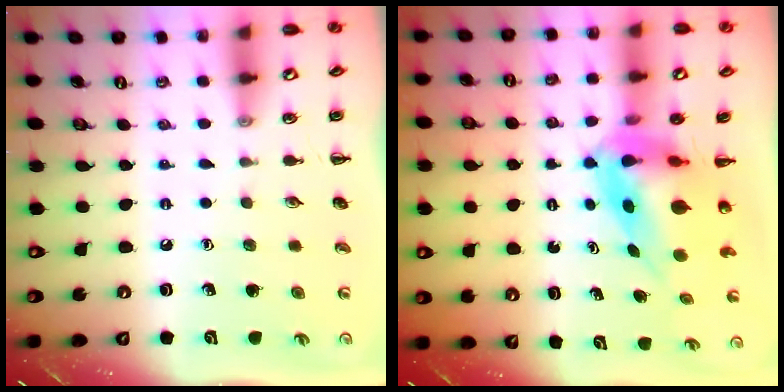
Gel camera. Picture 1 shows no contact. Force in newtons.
{"total": 7.7, "press": 7.2, "slide": 2.5}